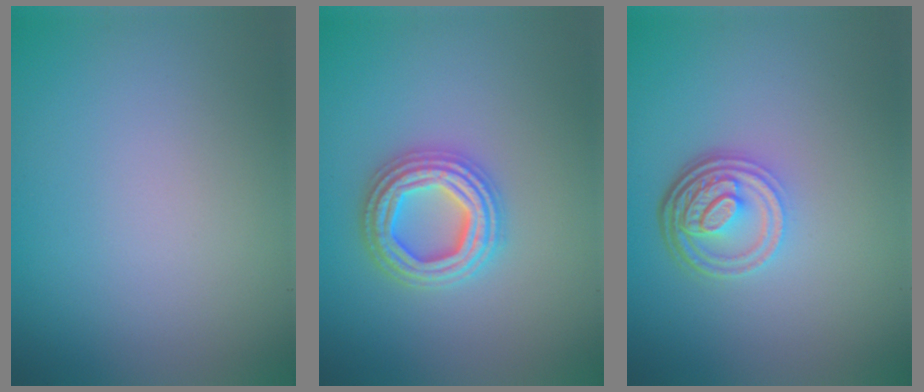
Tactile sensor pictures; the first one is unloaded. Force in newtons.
{"total": 4.5, "press": 4.4, "slide": 0.8}
{"total": 4.9, "press": 3.5, "slide": 3.4}